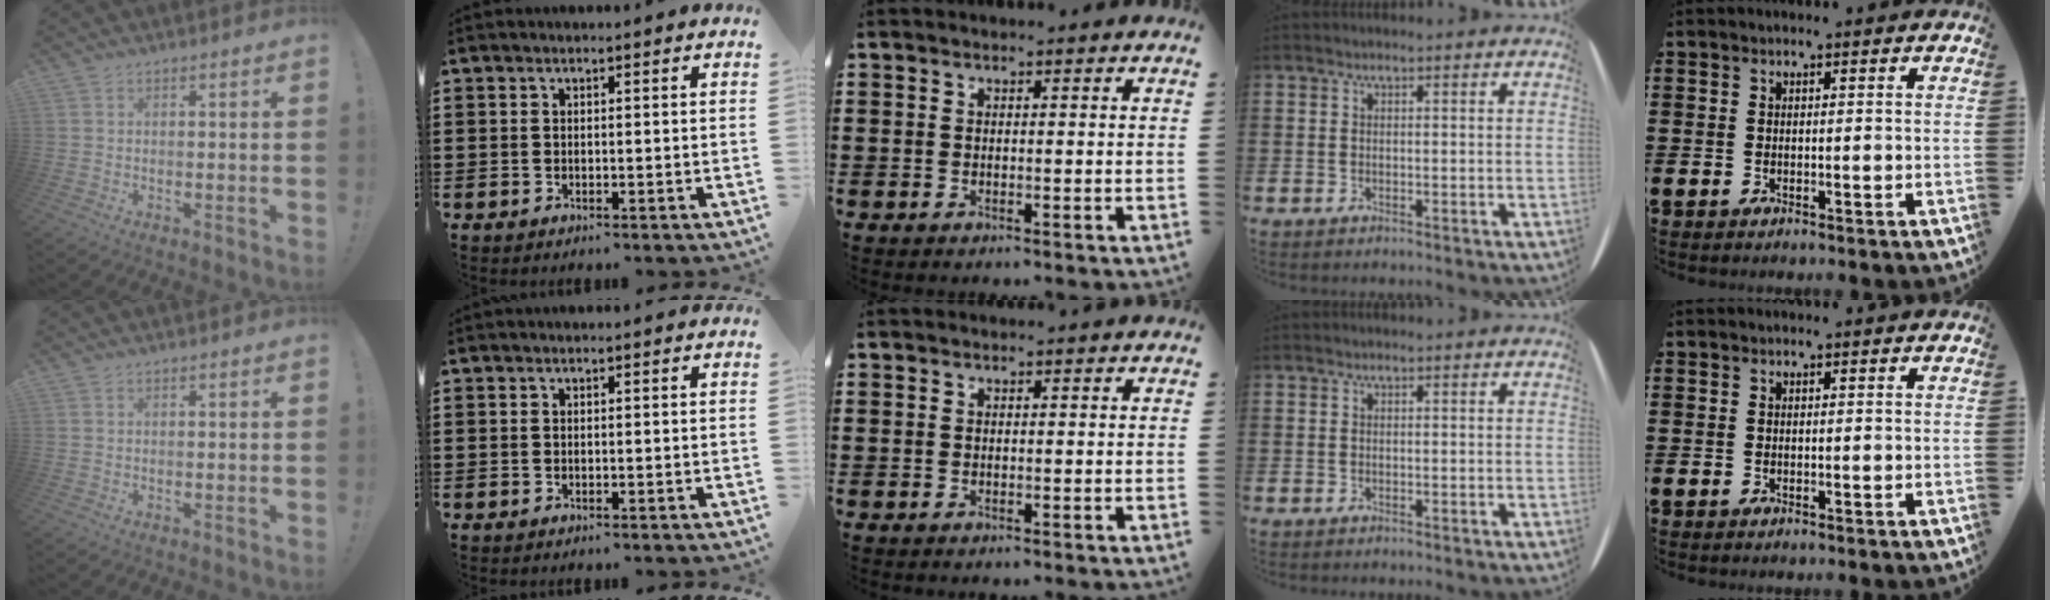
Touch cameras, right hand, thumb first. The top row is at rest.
{}